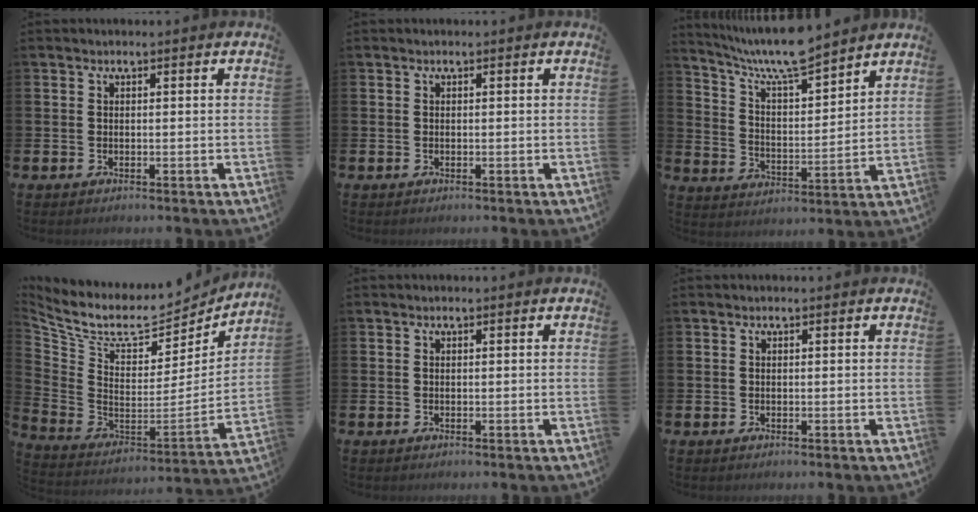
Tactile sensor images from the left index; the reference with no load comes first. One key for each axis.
{"total": 0.0}
{"total": 8.4, "fx": 7.8, "fy": 0.6, "fz": 3.0, "tx": -0.090, "ty": -0.046, "tz": 0.141}
{"total": 9.4, "fx": 7.9, "fy": 3.5, "fz": 3.8, "tx": -0.113, "ty": -0.059, "tz": 0.135}
{"total": 0.0}
{"total": 0.0}